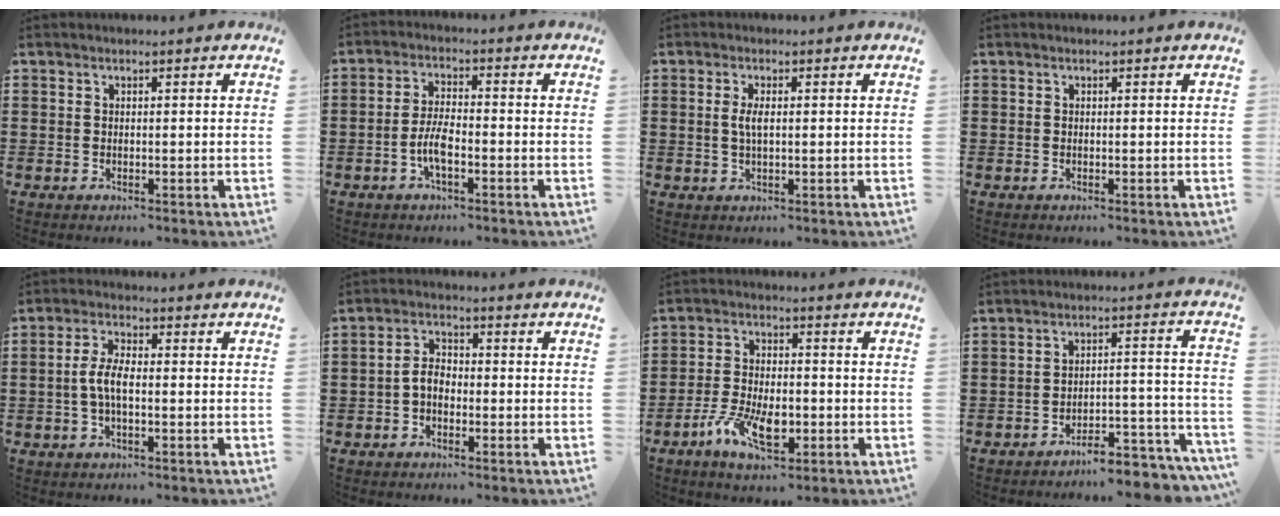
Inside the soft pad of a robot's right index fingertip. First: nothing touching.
{"total": 4.8, "force": [-1.8, 1.4, 4.2], "torque": [-0.098, -0.002, -0.041]}
{"total": 2.6, "force": [0.2, 0.8, 2.4], "torque": [-0.048, 0.003, 0.002]}
{"total": 0.0}
{"total": 4.5, "force": [-0.7, 1.6, 4.2], "torque": [-0.103, -0.004, -0.023]}
{"total": 3.5, "force": [-1.1, 2.2, 2.5], "torque": [-0.063, 0.003, -0.027]}
{"total": 8.0, "force": [-3.4, 3.7, 6.3], "torque": [-0.133, -0.001, -0.061]}
{"total": 5.5, "force": [-5.3, 0.5, 1.3], "torque": [-0.021, 0.006, -0.106]}